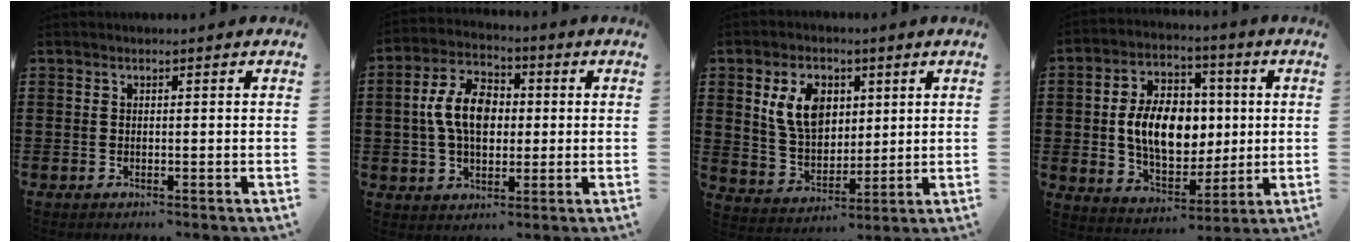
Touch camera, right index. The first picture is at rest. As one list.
[{"total": 9.3, "force": [0.5, 5.9, 7.2], "torque": [-0.163, 0.017, 0.004]}, {"total": 8.8, "force": [3.0, 6.0, 5.7], "torque": [-0.131, 0.016, 0.051]}, {"total": 11.1, "force": [0.6, 7.6, 8.1], "torque": [-0.160, 0.010, 0.006]}]